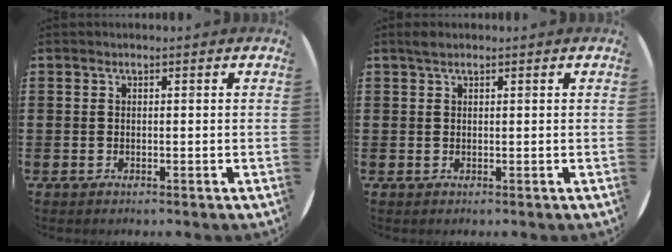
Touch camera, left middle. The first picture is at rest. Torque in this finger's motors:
{"motor_torque": [0.39, -0.39, 0.01, 0.00]}